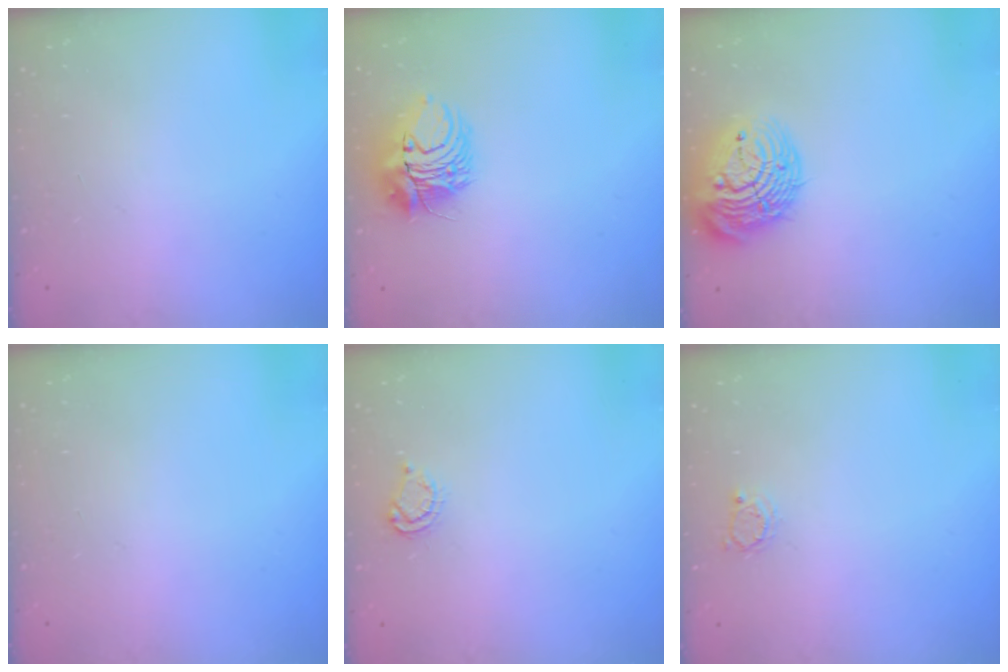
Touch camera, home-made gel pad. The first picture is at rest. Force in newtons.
{"total": 9.1, "press": 9.1, "slide": 1.1}
{"total": 17.4, "press": 17.3, "slide": 1.8}
{"total": 0.0}
{"total": 4.9, "press": 4.8, "slide": 0.5}
{"total": 2.6, "press": 2.6, "slide": 0.4}